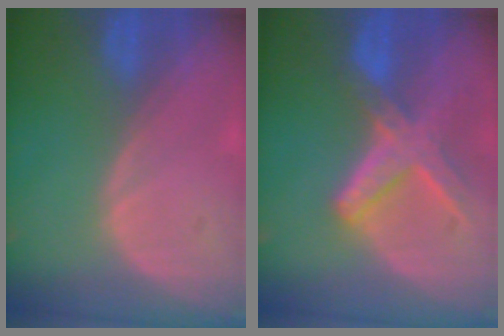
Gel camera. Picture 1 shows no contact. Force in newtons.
{"total": 8.2, "press": 7.1, "slide": 4.1}